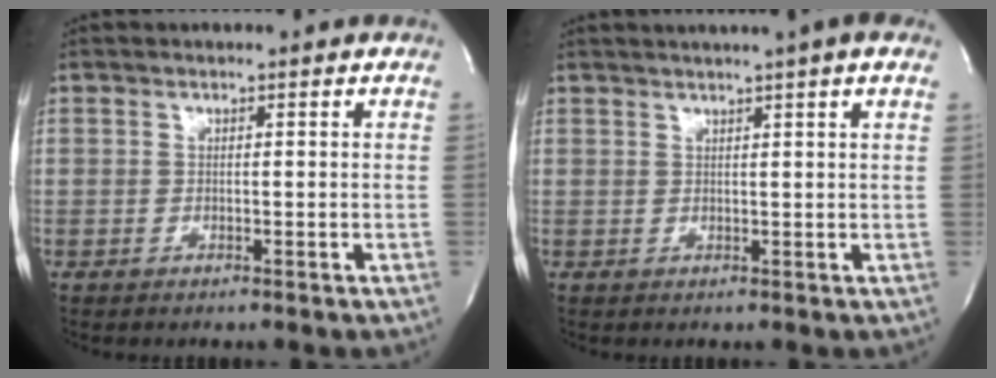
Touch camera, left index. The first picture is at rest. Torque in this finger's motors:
{"motor_torque": [0.15, -0.31, 0.52, 0.12]}